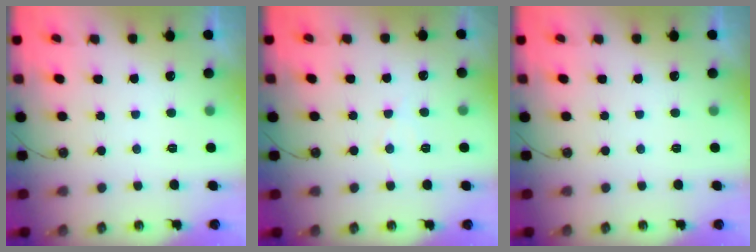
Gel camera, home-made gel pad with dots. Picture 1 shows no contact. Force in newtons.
{"total": 4.7, "press": 4.6, "slide": 0.7}
{"total": 0.0}